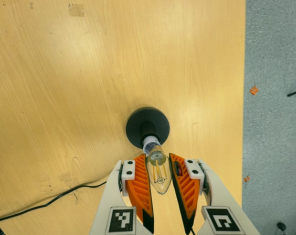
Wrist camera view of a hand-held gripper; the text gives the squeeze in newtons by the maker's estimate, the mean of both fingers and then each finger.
{"total": 11.1, "left": 11.2, "right": 11.0}